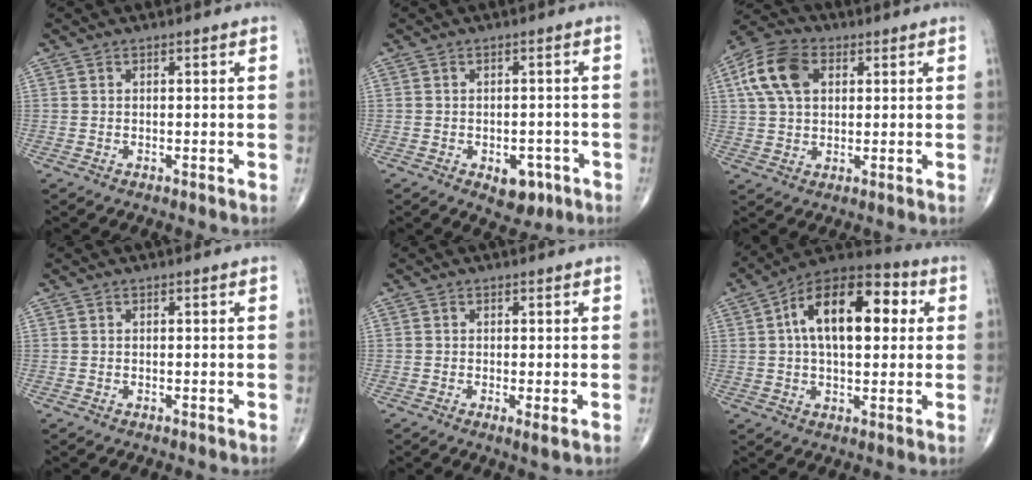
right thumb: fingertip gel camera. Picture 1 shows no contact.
{"total": 5.3, "force": [-2.4, 3.2, 3.4], "torque": [-0.024, 0.011, -0.024]}
{"total": 11.3, "force": [3.4, 7.4, 7.9], "torque": [-0.148, 0.013, 0.056]}
{"total": 0.0}
{"total": 1.7, "force": [-0.2, 0.2, 1.6], "torque": [-0.036, -0.009, -0.007]}
{"total": 18.1, "force": [3.8, 9.4, 15.0], "torque": [-0.213, 0.028, 0.049]}